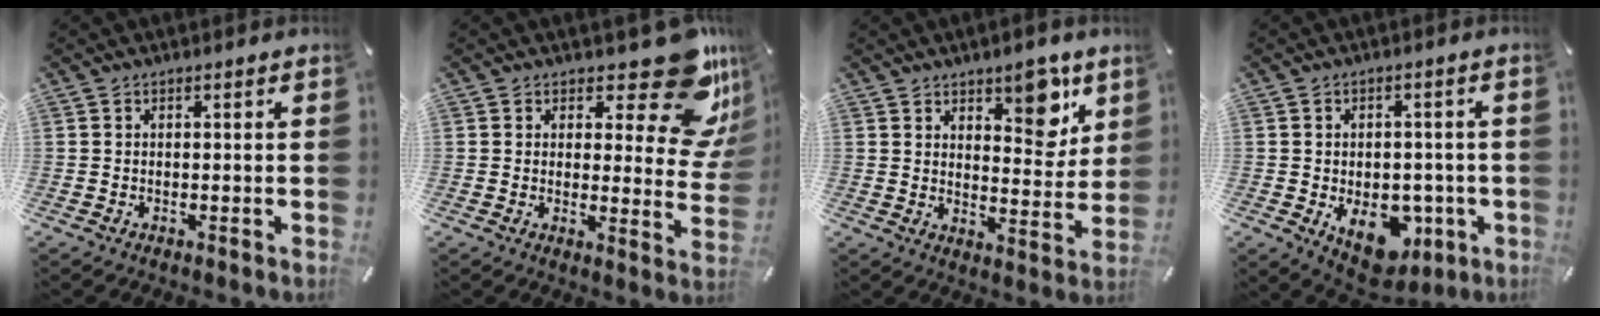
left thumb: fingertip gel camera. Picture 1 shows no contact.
{"total": 17.4, "force": [10.2, 6.9, 12.3], "torque": [-0.135, -0.083, 0.168]}
{"total": 10.2, "force": [6.6, 5.4, 5.6], "torque": [-0.043, -0.049, 0.106]}
{"total": 11.3, "force": [-3.2, 8.1, 7.2], "torque": [-0.086, -0.001, -0.050]}